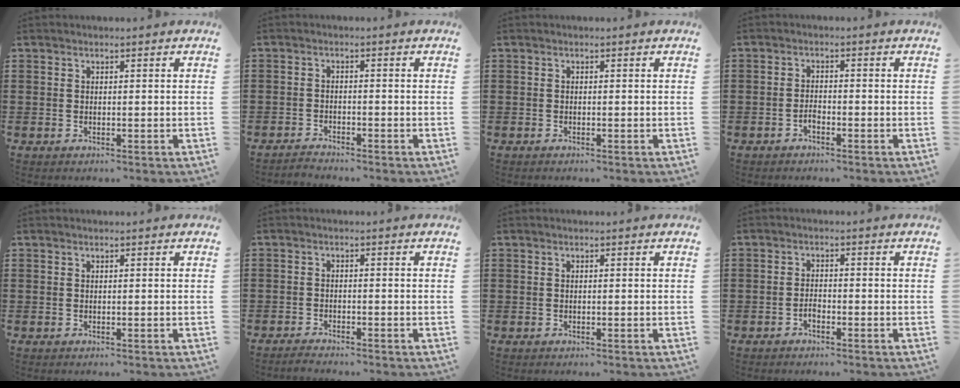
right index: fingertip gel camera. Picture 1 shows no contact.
{"total": 1.5, "force": [-1.5, 0.0, -0.1], "torque": [-0.005, 0.002, -0.032]}
{"total": 0.0}
{"total": 1.3, "force": [-1.1, 0.5, 0.6], "torque": [-0.015, -0.003, -0.020]}
{"total": 0.0}
{"total": 1.3, "force": [-1.2, 0.2, -0.1], "torque": [-0.003, 0.005, -0.026]}
{"total": 0.0}
{"total": 1.5, "force": [-1.0, 0.7, 0.8], "torque": [-0.018, -0.002, -0.020]}